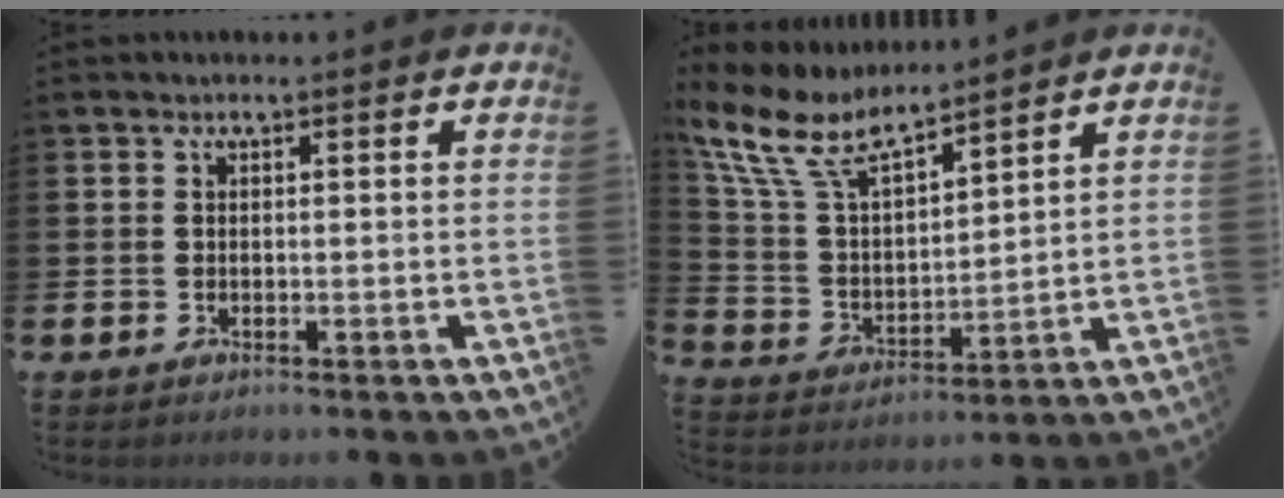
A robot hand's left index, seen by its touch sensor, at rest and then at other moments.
{"total": 9.0, "force": [7.5, 3.1, 3.9], "torque": [-0.110, -0.038, 0.137]}